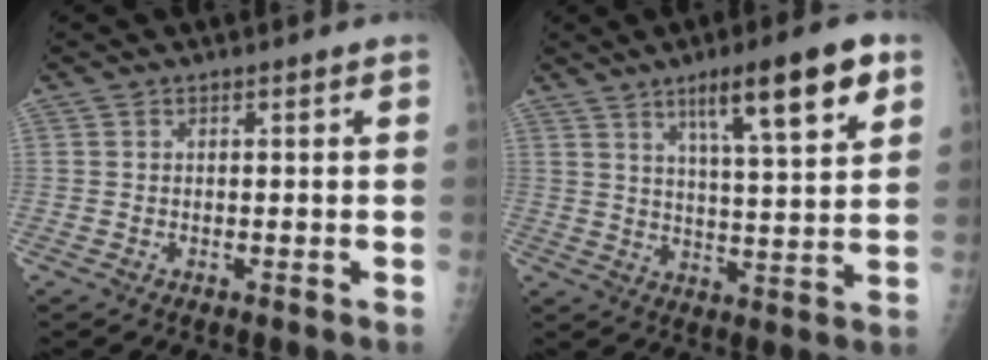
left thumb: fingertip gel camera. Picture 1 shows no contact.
{"total": 14.0, "force": [7.5, 2.5, 11.6], "torque": [-0.166, -0.028, 0.115]}